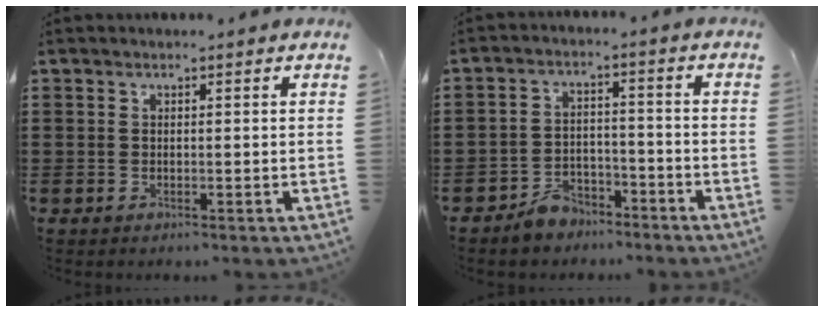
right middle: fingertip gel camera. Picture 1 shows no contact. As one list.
[{"total": 4.6, "force": [-4.2, 1.8, 0.9], "torque": [-0.015, 0.013, -0.082]}]